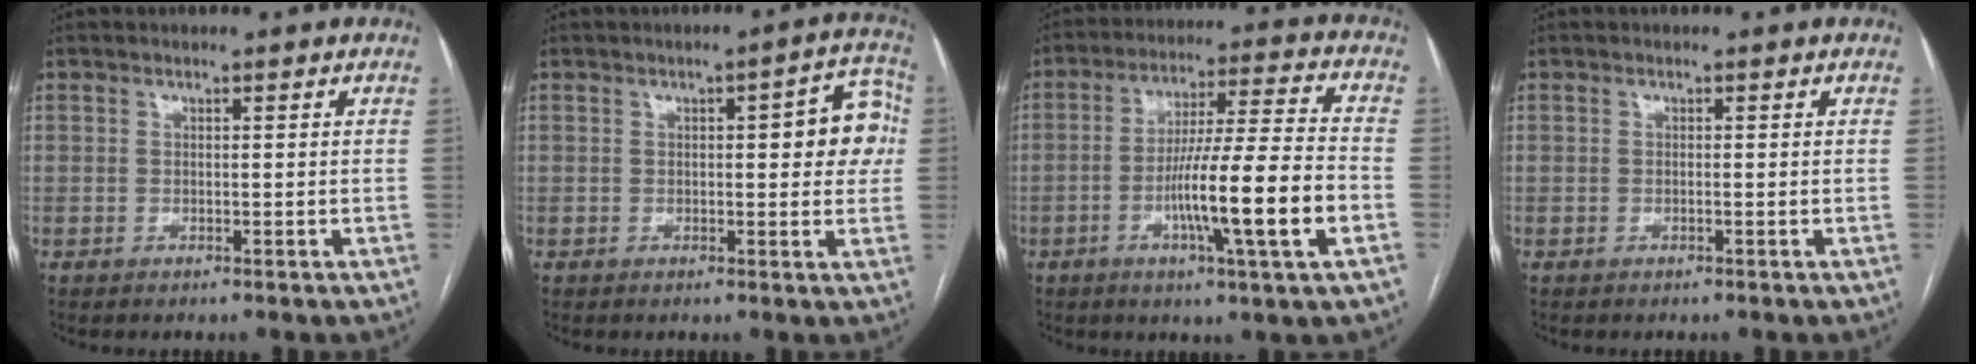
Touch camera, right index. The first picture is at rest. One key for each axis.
{"total": 8.0, "fx": 1.1, "fy": 2.4, "fz": 7.5, "tx": -0.079, "ty": 0.023, "tz": 0.008}
{"total": 15.0, "fx": -4.5, "fy": -0.5, "fz": 14.3, "tx": -0.247, "ty": -0.004, "tz": -0.078}
{"total": 0.0}